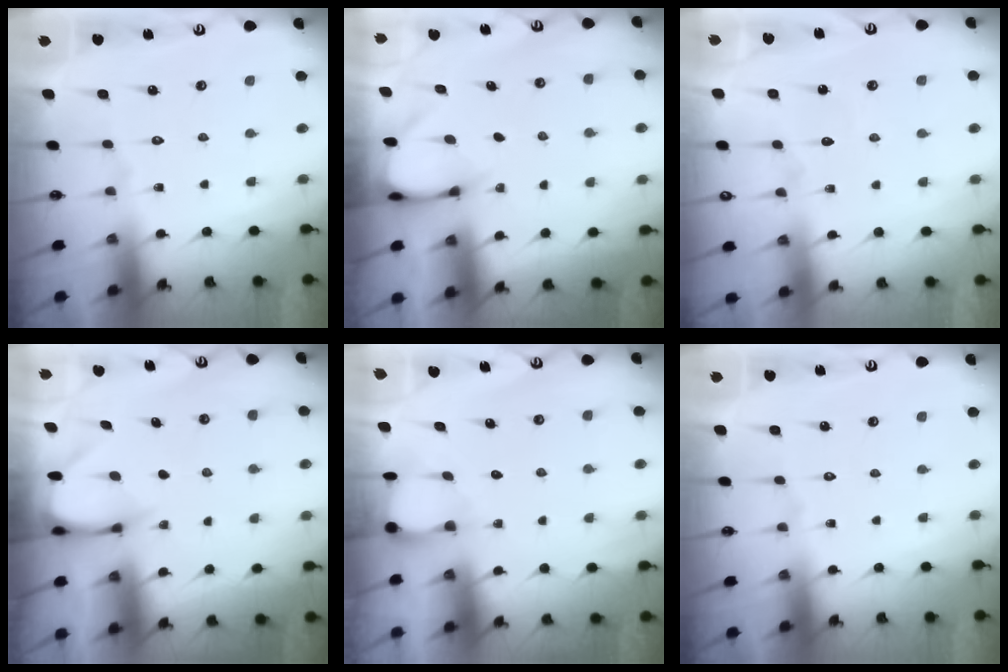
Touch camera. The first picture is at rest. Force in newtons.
{"total": 2.8, "press": 2.8, "slide": 0.2}
{"total": 3.5, "press": 3.5, "slide": 0.5}
{"total": 3.5, "press": 3.5, "slide": 0.3}
{"total": 3.1, "press": 3.1, "slide": 0.4}
{"total": 0.0}